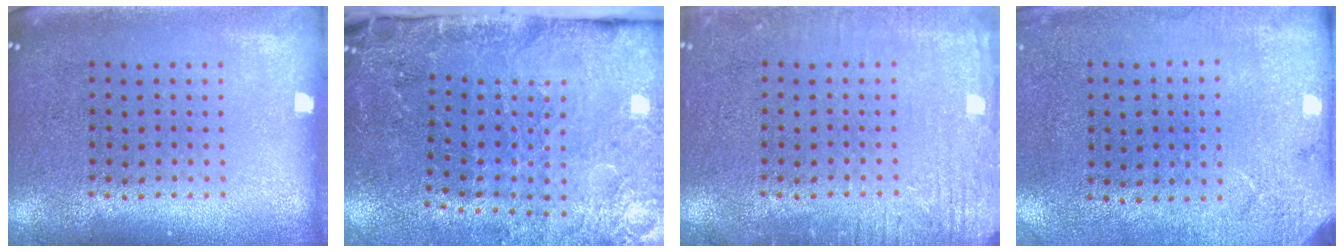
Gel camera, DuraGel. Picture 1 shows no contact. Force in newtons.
{"total": 3.6, "press": 3.3, "slide": 1.3}
{"total": 2.8, "press": 2.8, "slide": 0.4}
{"total": 2.7, "press": 2.2, "slide": 1.6}